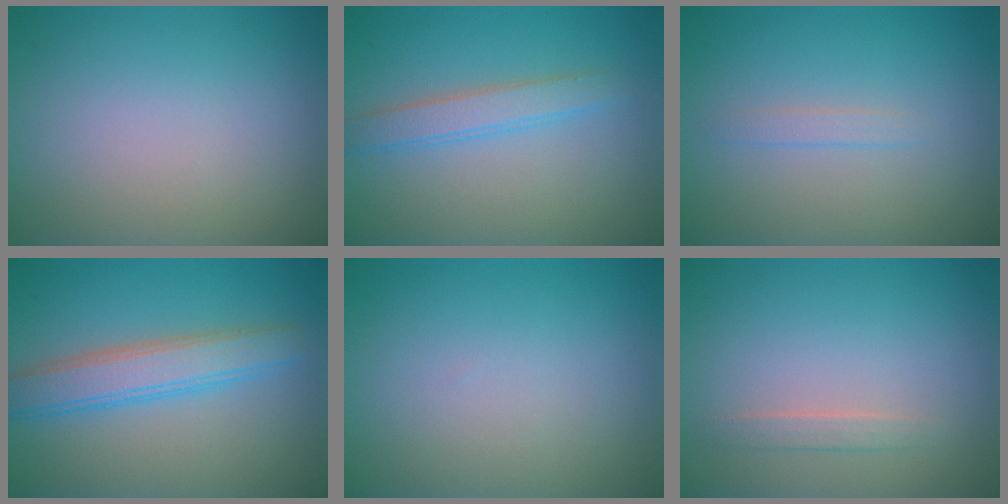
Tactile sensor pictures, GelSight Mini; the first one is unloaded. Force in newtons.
{"total": 2.4, "press": 2.4, "slide": 0.1}
{"total": 0.9, "press": 0.9, "slide": 0.0}
{"total": 4.3, "press": 4.3, "slide": 0.1}
{"total": 0.0}
{"total": 1.1, "press": 1.1, "slide": 0.2}